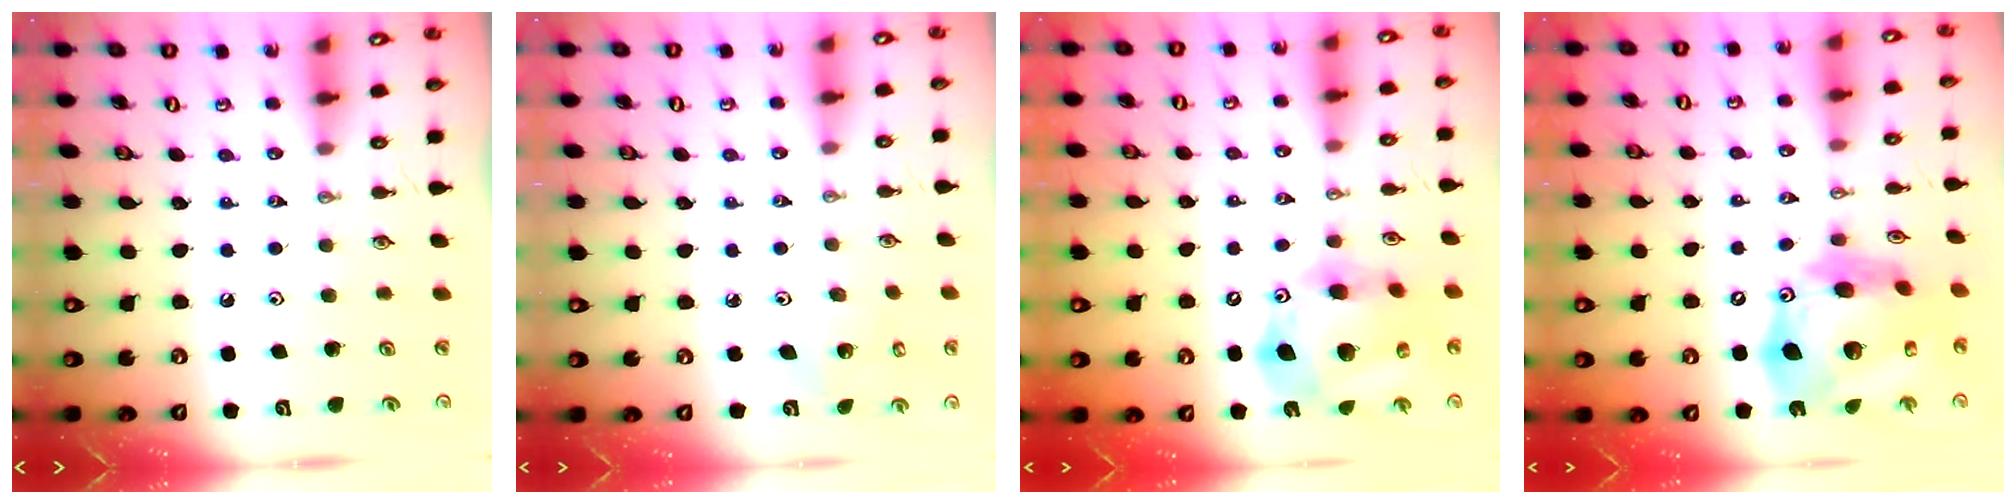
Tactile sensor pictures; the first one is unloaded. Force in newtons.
{"total": 2.9, "press": 2.9, "slide": 0.2}
{"total": 18.6, "press": 18.4, "slide": 2.8}
{"total": 23.1, "press": 23.0, "slide": 2.3}